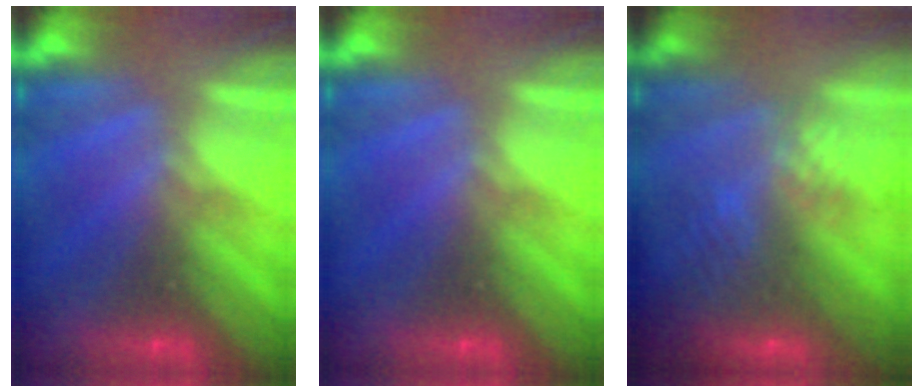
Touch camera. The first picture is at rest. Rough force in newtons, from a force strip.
{"total": 0.0}
{"total": 5.9}